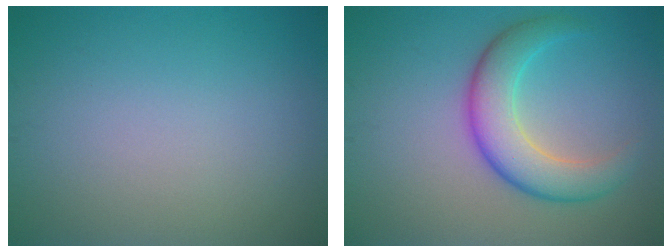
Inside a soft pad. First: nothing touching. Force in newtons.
{"total": 5.6, "press": 5.6, "slide": 0.1}